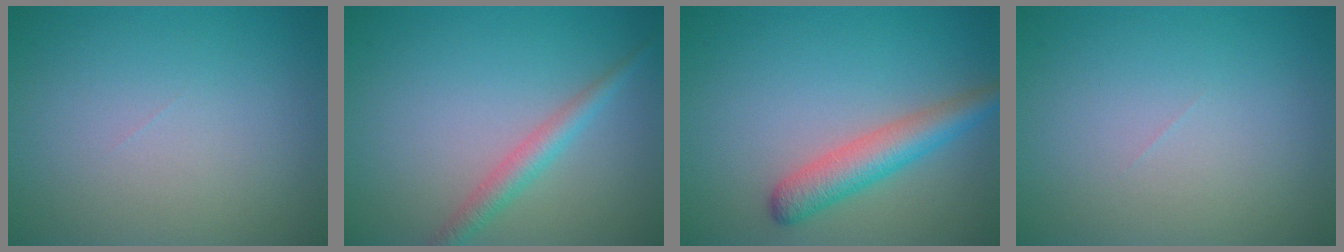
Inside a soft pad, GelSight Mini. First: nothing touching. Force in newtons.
{"total": 2.3, "press": 2.3, "slide": 0.1}
{"total": 4.0, "press": 4.0, "slide": 0.1}
{"total": 0.0}